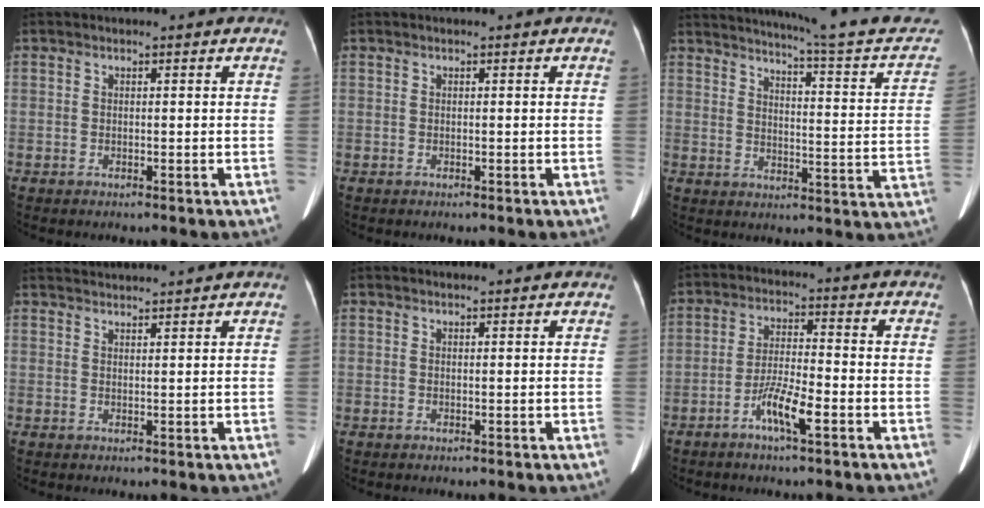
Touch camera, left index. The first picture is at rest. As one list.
[{"total": 0.0}, {"total": 21.9, "force": [19.5, 1.0, 9.9], "torque": [-0.132, -0.050, 0.231]}, {"total": 4.6, "force": [4.5, -1.0, 0.9], "torque": [-0.013, 0.024, 0.071]}, {"total": 2.6, "force": [2.5, 0.2, 0.8], "torque": [-0.012, 0.018, 0.028]}, {"total": 6.1, "force": [-3.2, 0.5, 5.2], "torque": [-0.105, -0.001, -0.061]}]